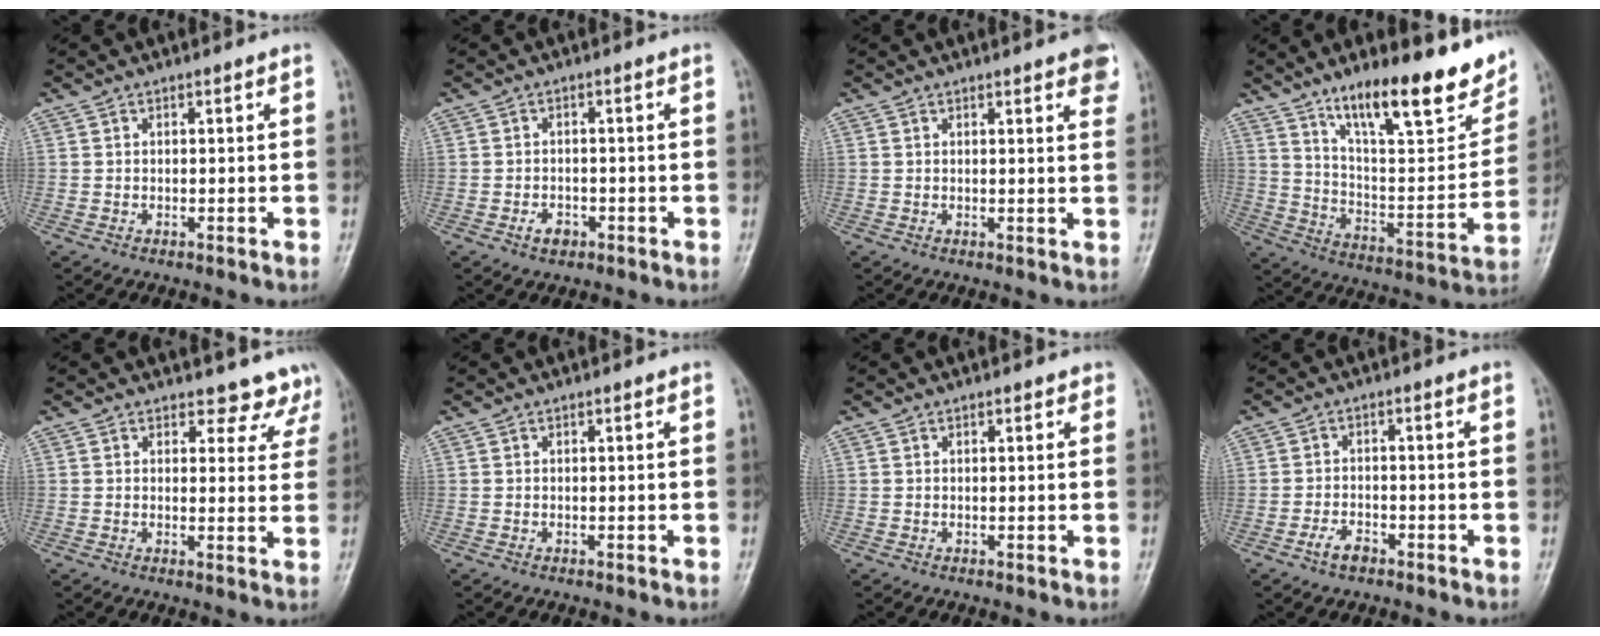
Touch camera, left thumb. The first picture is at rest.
{"total": 2.5, "force": [-1.3, 1.7, 1.2], "torque": [-0.014, 0.010, -0.019]}
{"total": 5.5, "force": [3.5, 1.3, 4.0], "torque": [-0.033, -0.007, 0.036]}
{"total": 22.8, "force": [14.9, 6.3, 16.0], "torque": [-0.200, -0.066, 0.242]}
{"total": 6.6, "force": [5.9, 3.1, 0.2], "torque": [0.042, -0.032, 0.045]}
{"total": 0.0}
{"total": 0.9, "force": [0.6, 0.5, 0.5], "torque": [-0.005, -0.002, 0.004]}
{"total": 3.0, "force": [-2.1, 1.5, 1.6], "torque": [-0.031, 0.017, -0.037]}